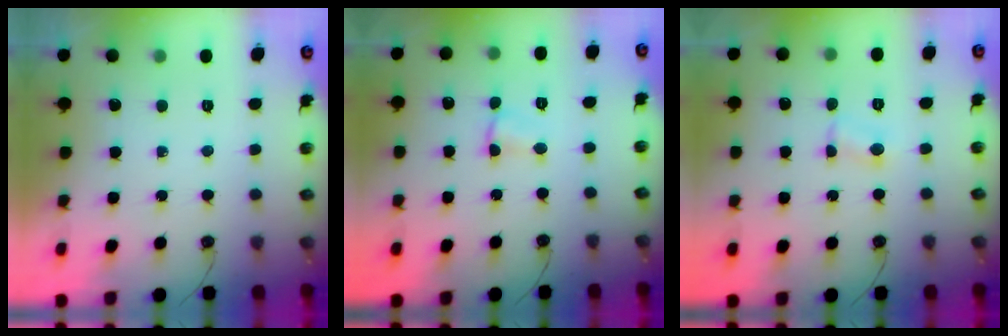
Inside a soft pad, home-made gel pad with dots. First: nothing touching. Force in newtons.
{"total": 2.9, "press": 0.9, "slide": 2.7}
{"total": 2.5, "press": 2.4, "slide": 0.8}